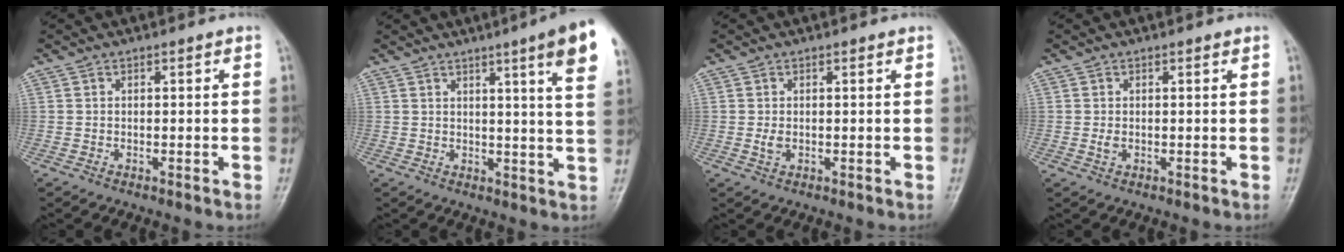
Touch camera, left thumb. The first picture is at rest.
{"total": 11.3, "force": [6.2, 0.2, 9.4], "torque": [-0.118, -0.027, 0.066]}
{"total": 1.4, "force": [0.2, 0.8, 1.2], "torque": [-0.021, -0.004, 0.005]}
{"total": 1.1, "force": [0.2, 0.6, 0.9], "torque": [-0.015, -0.002, 0.005]}